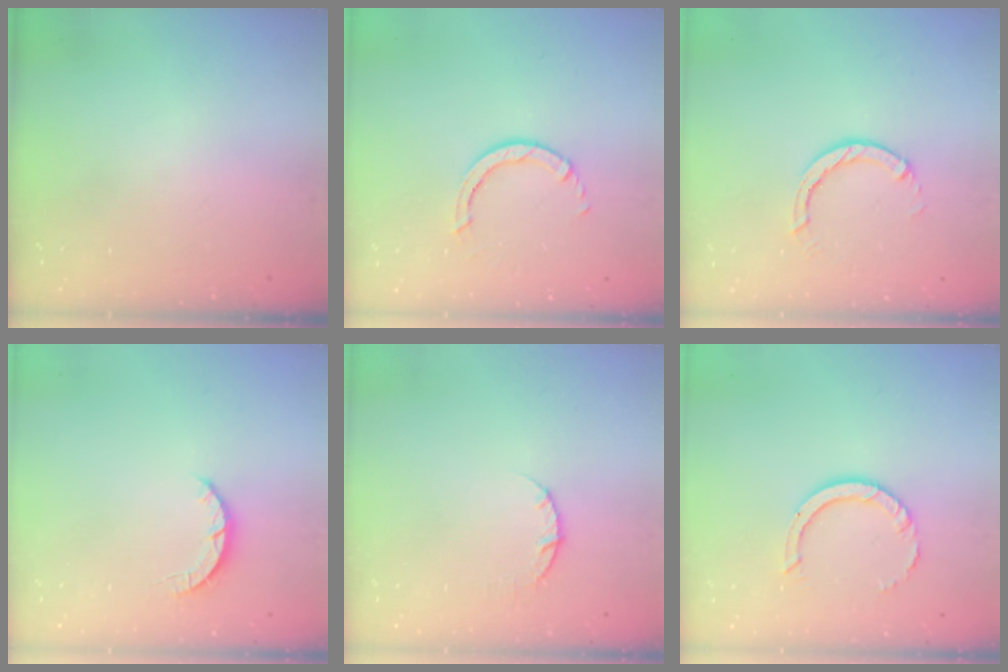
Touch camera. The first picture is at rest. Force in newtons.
{"total": 3.4, "press": 3.3, "slide": 0.5}
{"total": 3.8, "press": 3.8, "slide": 0.5}
{"total": 2.5, "press": 2.4, "slide": 0.4}
{"total": 3.7, "press": 3.7, "slide": 0.6}
{"total": 7.2, "press": 7.2, "slide": 0.5}